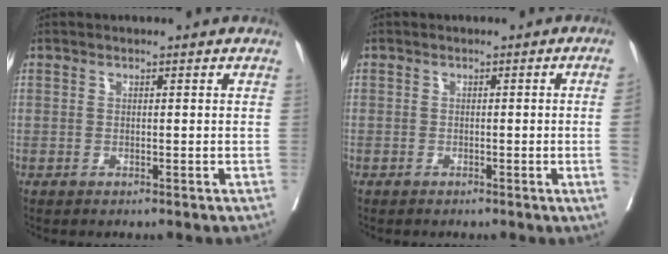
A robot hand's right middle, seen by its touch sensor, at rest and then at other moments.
{"total": 2.5, "force": [-0.5, -1.0, 2.2], "torque": [-0.028, -0.004, -0.007]}